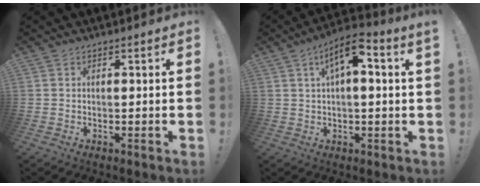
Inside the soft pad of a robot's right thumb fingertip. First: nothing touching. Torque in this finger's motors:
{"motor_torque": [0.81, 0.87, 0.29, -0.04, 0.07]}